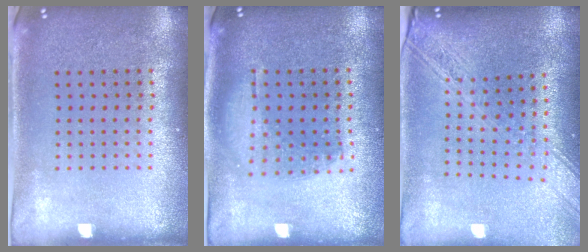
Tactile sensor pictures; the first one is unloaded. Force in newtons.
{"total": 1.1, "press": 1.0, "slide": 0.4}
{"total": 2.3, "press": 1.9, "slide": 1.3}